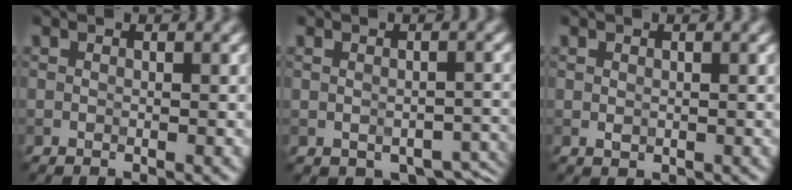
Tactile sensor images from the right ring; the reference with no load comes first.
{"total": 4.4, "force": [-2.7, 2.6, 2.2], "torque": [-0.017, -0.008, -0.023]}
{"total": 0.8, "force": [0.2, 0.6, 0.5], "torque": [-0.010, -0.001, 0.001]}